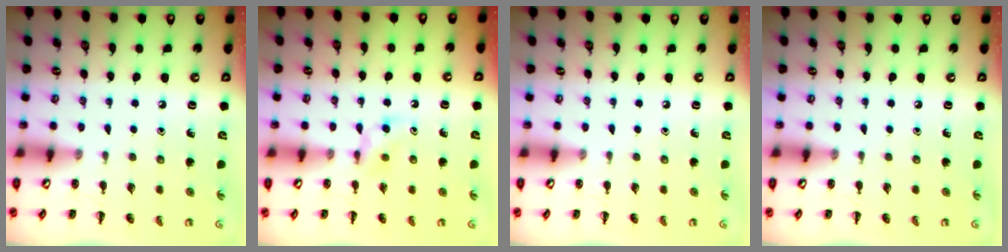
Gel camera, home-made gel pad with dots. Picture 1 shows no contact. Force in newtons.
{"total": 4.0, "press": 3.8, "slide": 1.4}
{"total": 0.0}
{"total": 0.0}